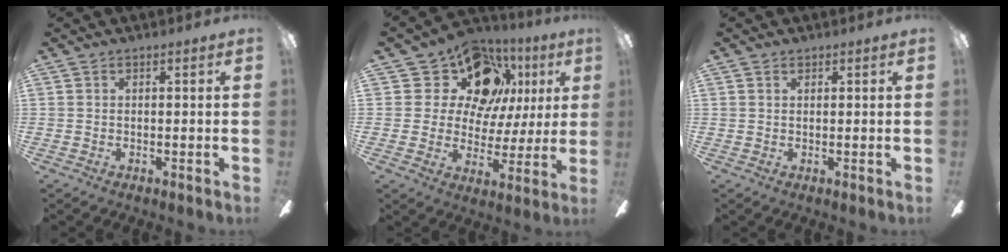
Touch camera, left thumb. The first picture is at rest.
{"total": 15.3, "force": [8.3, 10.3, 7.6], "torque": [-0.137, -0.029, 0.153]}
{"total": 0.8, "force": [0.5, 0.4, 0.4], "torque": [-0.007, 0.000, 0.010]}